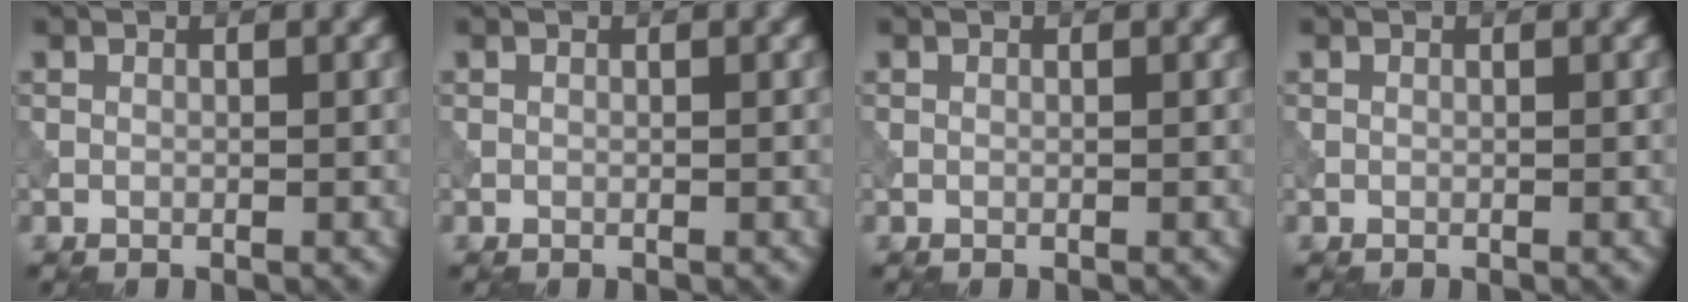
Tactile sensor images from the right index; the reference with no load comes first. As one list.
[{"total": 0.0}, {"total": 0.0}, {"total": 0.0}]